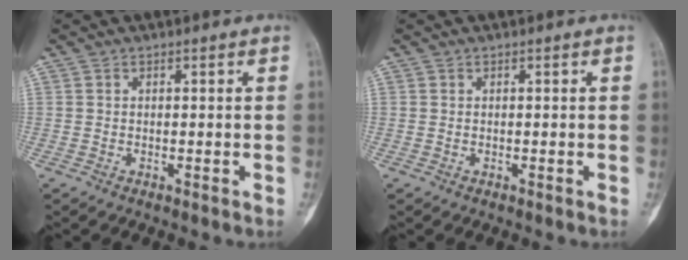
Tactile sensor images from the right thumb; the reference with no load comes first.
{"total": 0.0}